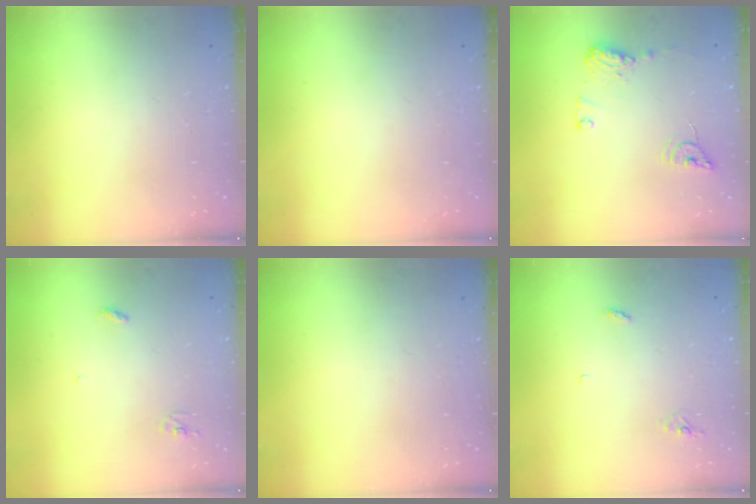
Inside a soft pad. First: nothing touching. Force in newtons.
{"total": 0.0}
{"total": 10.4, "press": 10.3, "slide": 0.9}
{"total": 2.9, "press": 2.9, "slide": 0.2}
{"total": 0.0}
{"total": 2.9, "press": 2.9, "slide": 0.2}